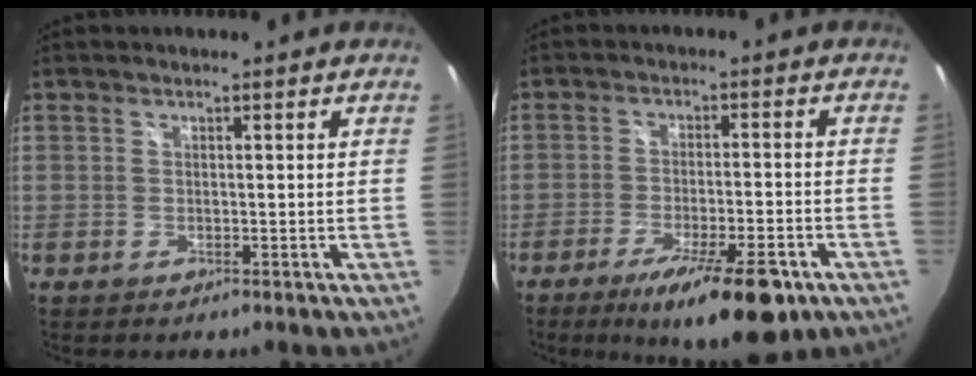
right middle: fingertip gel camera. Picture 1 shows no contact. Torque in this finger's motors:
{"motor_torque": [1.11, -1.03, 0.64, 0.10]}